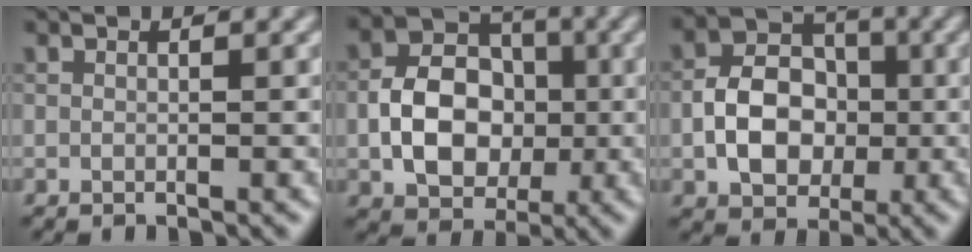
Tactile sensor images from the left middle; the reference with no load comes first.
{"total": 6.9, "force": [-1.0, 5.1, 4.5], "torque": [-0.077, 0.002, -0.016]}
{"total": 6.1, "force": [-1.1, 4.5, 3.9], "torque": [-0.064, 0.003, -0.019]}